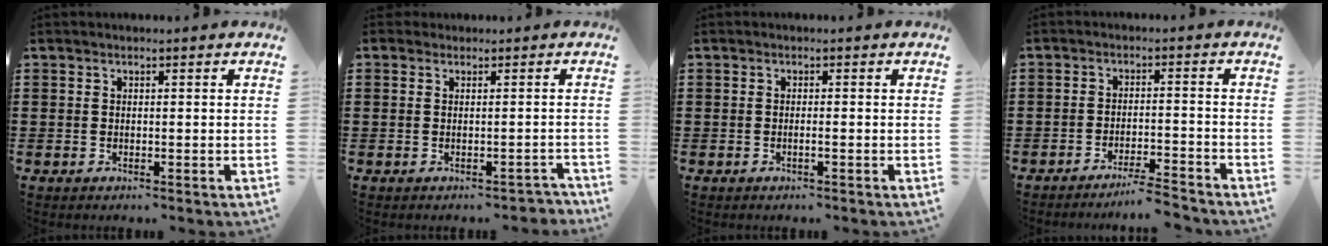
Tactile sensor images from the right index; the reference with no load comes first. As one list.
[{"total": 1.2, "force": [-0.6, 1.0, 0.2], "torque": [-0.007, 0.005, -0.013]}, {"total": 0.8, "force": [-0.3, -0.1, 0.7], "torque": [-0.012, -0.003, -0.006]}, {"total": 3.9, "force": [-3.6, -0.5, 1.2], "torque": [-0.023, -0.009, -0.072]}]